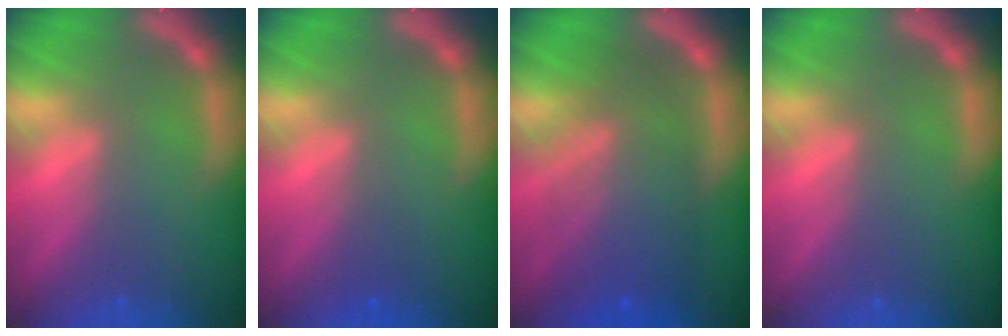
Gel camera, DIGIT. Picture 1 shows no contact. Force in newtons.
{"total": 1.0}
{"total": 8.6}
{"total": 0.0}